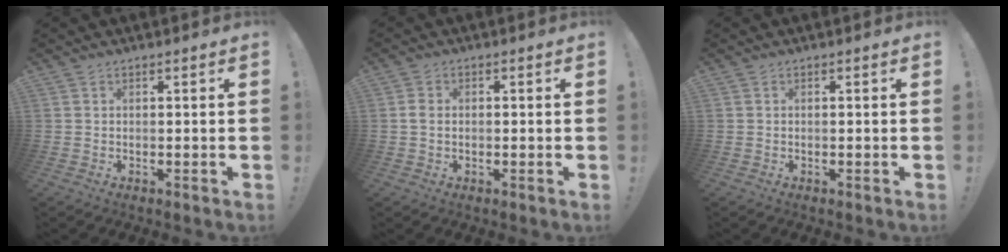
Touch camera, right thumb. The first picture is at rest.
{"total": 2.4, "force": [-0.3, 1.6, 1.7], "torque": [-0.023, 0.006, -0.007]}
{"total": 0.0}